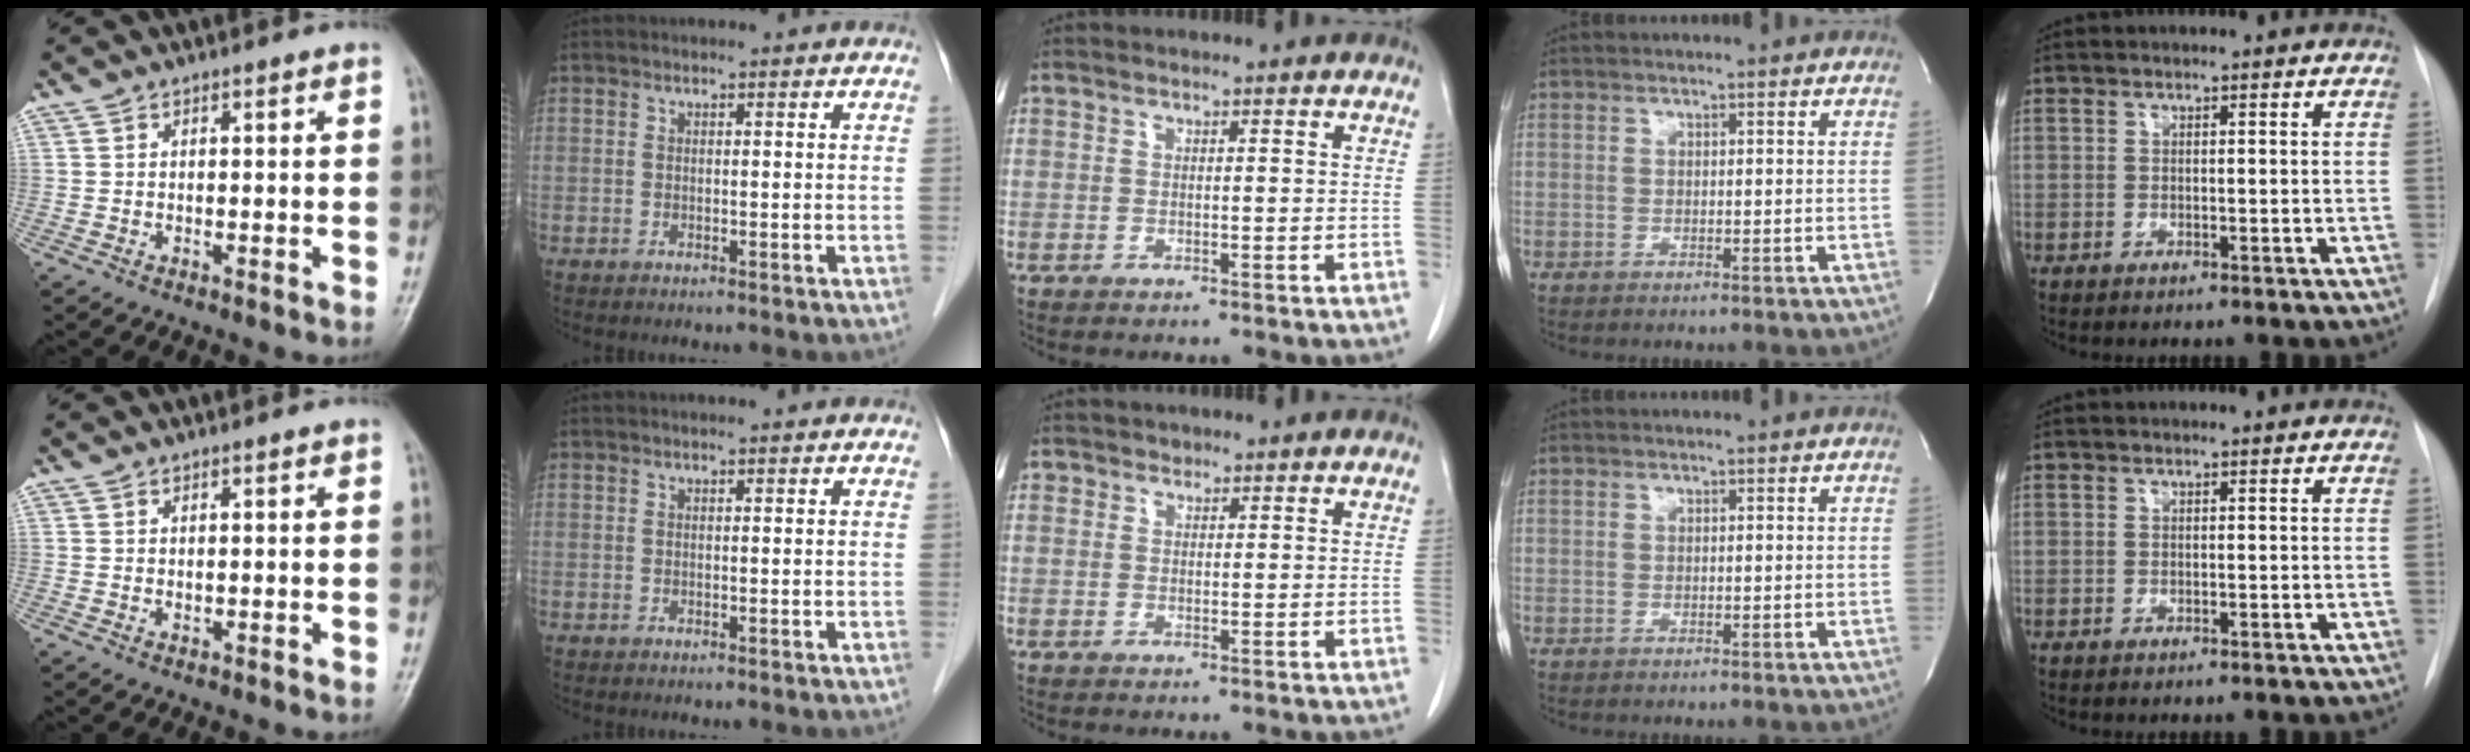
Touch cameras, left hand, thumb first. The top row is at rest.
{"thumb": {"total": 0.8, "force": [0.3, 0.5, 0.5], "torque": [-0.006, -0.003, 0.007]}, "middle": {"total": 1.1, "force": [0.7, 0.8, 0.0], "torque": [0.005, -0.003, 0.007]}}